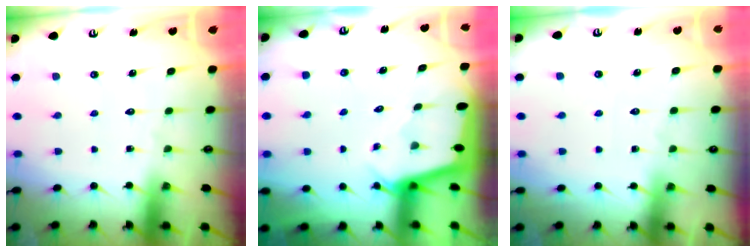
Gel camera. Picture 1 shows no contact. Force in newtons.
{"total": 1.9, "press": 1.9, "slide": 0.1}
{"total": 2.2, "press": 2.2, "slide": 0.4}